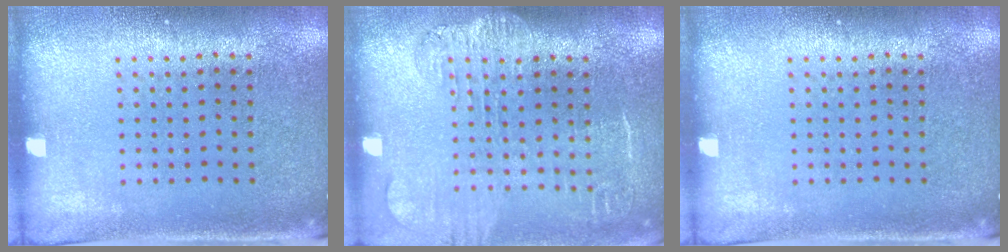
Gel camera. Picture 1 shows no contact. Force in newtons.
{"total": 1.8, "press": 1.5, "slide": 1.0}
{"total": 0.0}